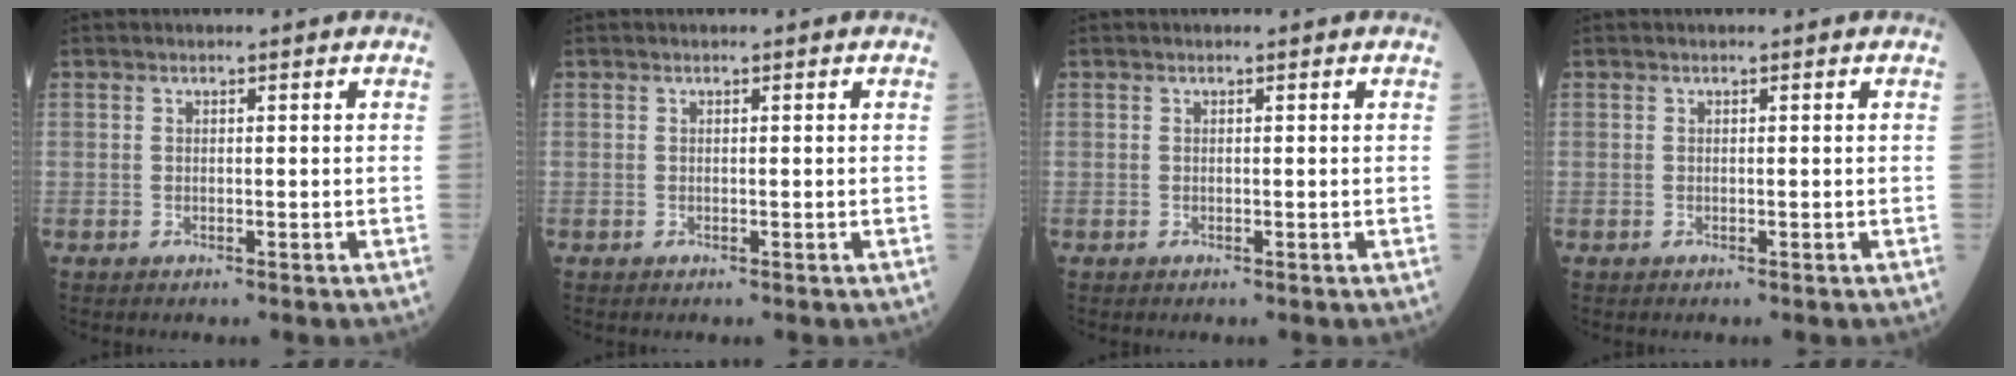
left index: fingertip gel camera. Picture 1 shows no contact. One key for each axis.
{"total": 0.0}
{"total": 0.0}
{"total": 0.0}